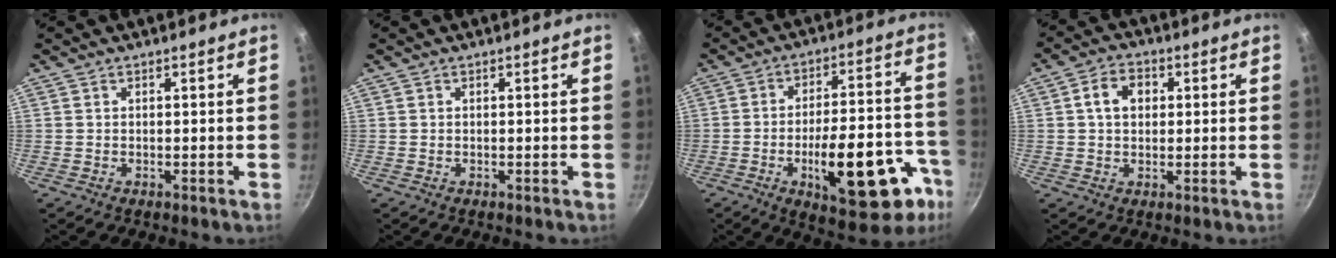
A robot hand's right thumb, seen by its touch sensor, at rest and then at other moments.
{"total": 0.0}
{"total": 22.6, "force": [-9.3, 9.4, 18.3], "torque": [-0.212, 0.042, -0.120]}
{"total": 6.2, "force": [1.2, 4.7, 3.9], "torque": [-0.047, 0.009, 0.014]}